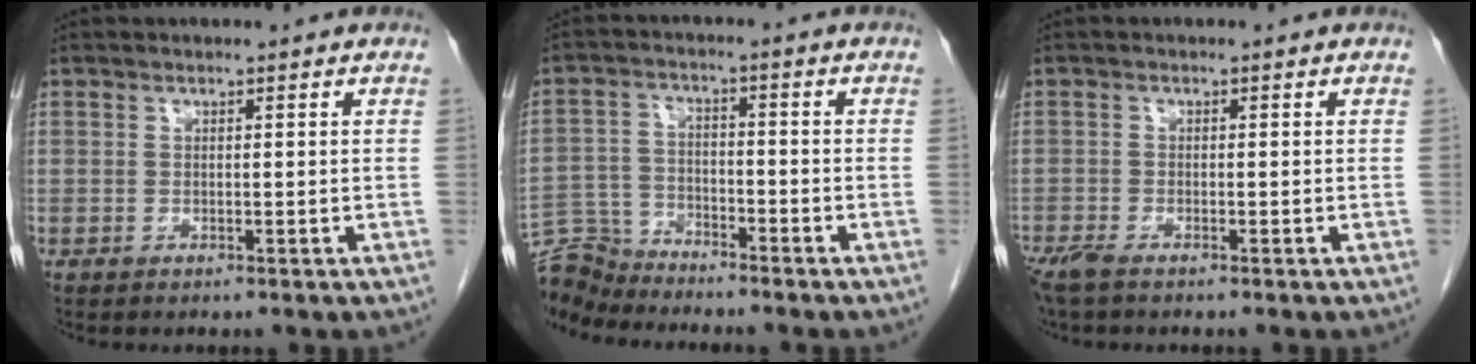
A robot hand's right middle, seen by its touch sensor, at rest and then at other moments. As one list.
[{"total": 7.7, "force": [-7.7, 0.7, 0.2], "torque": [-0.008, 0.001, -0.146]}, {"total": 3.0, "force": [-2.3, 0.5, 1.8], "torque": [-0.039, -0.010, -0.045]}]